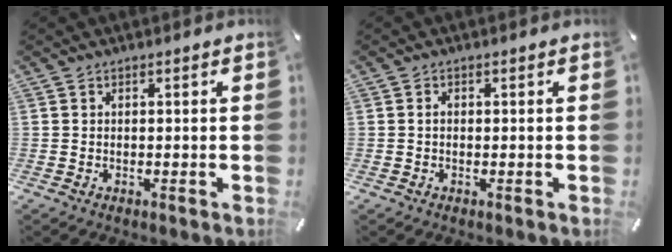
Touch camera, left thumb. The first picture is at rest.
{"total": 0.8, "force": [0.0, 0.5, 0.6], "torque": [-0.011, 0.003, -0.002]}